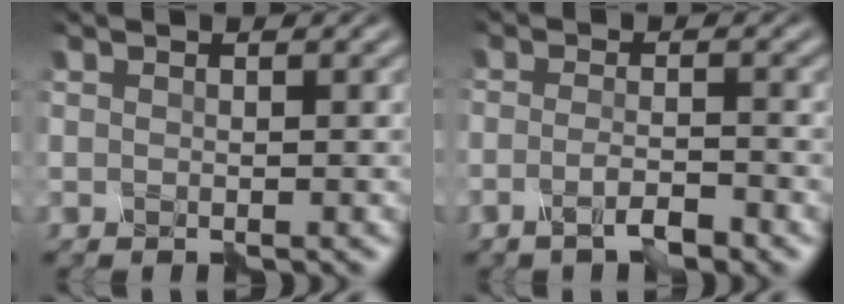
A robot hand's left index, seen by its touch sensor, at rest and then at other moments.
{"total": 2.7, "force": [-1.6, 0.7, 2.1], "torque": [-0.038, 0.000, -0.034]}